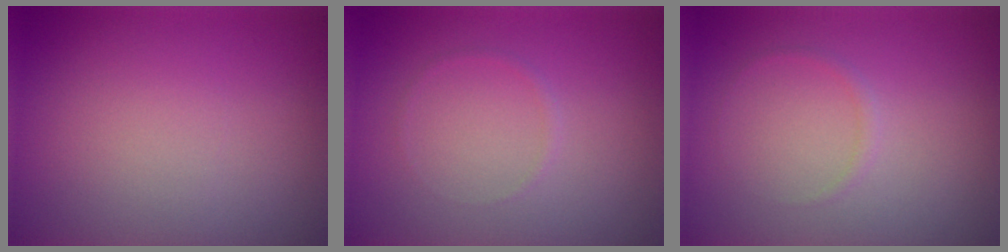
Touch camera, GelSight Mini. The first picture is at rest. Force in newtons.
{"total": 0.5, "press": 0.5, "slide": 0.1}
{"total": 0.6, "press": 0.6, "slide": 0.1}